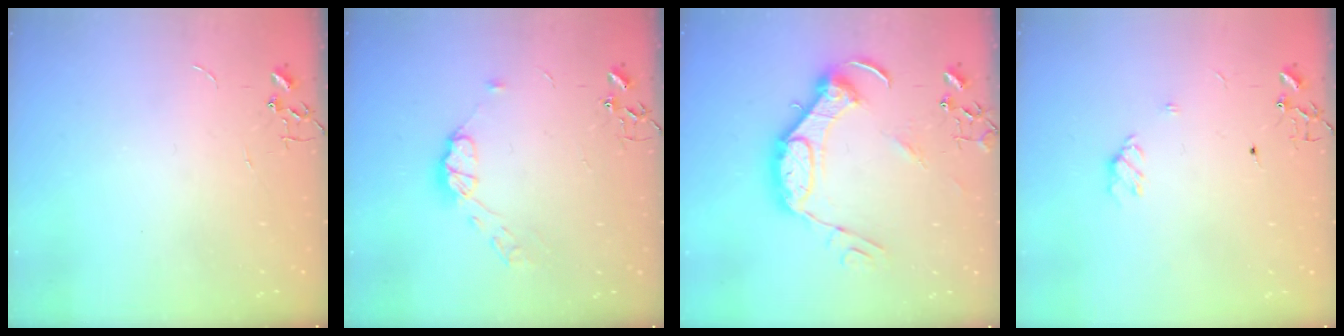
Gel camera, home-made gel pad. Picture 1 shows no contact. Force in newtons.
{"total": 8.6, "press": 8.6, "slide": 0.5}
{"total": 15.6, "press": 15.6, "slide": 1.5}
{"total": 5.6, "press": 5.6, "slide": 0.7}